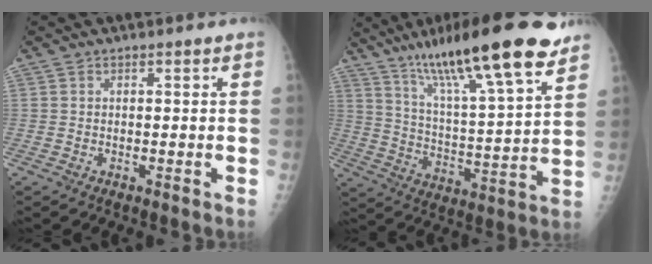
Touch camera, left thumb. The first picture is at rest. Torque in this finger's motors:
{"motor_torque": [0.49, 0.30, 1.42, -1.37, 0.17]}